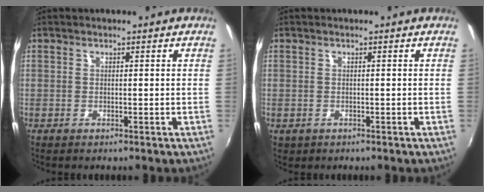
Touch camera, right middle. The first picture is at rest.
{"total": 0.9, "force": [-0.2, 0.8, 0.3], "torque": [-0.006, -0.002, -0.002]}